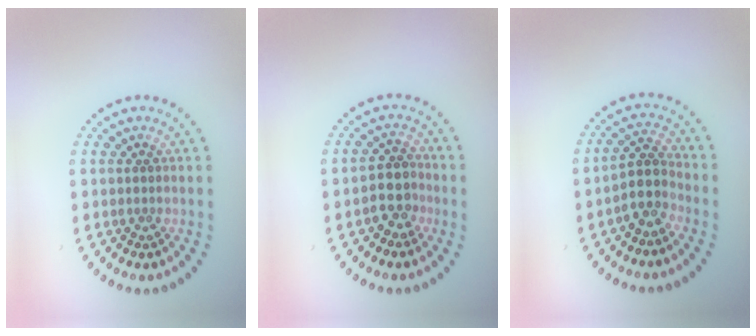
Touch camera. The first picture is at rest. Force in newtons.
{"total": 2.7, "press": 2.5, "slide": 1.2}
{"total": 2.9, "press": 2.3, "slide": 1.7}